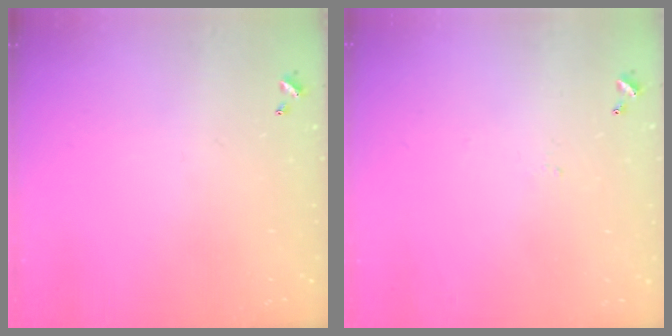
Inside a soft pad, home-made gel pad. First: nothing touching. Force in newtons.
{"total": 1.7, "press": 1.6, "slide": 0.3}